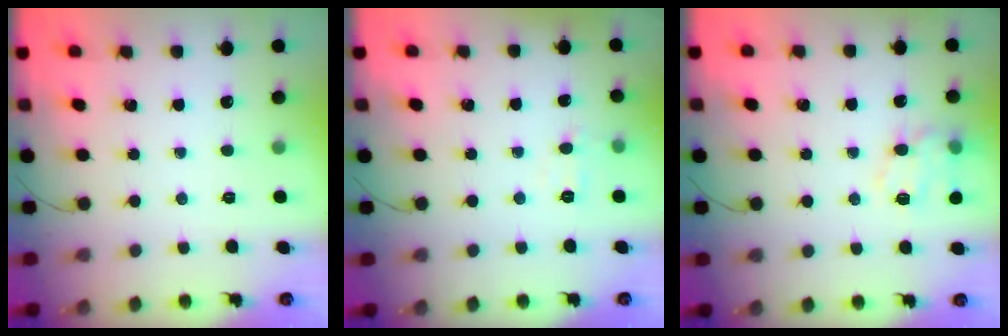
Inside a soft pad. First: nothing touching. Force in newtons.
{"total": 4.0, "press": 3.8, "slide": 1.4}
{"total": 12.4, "press": 12.4, "slide": 1.0}